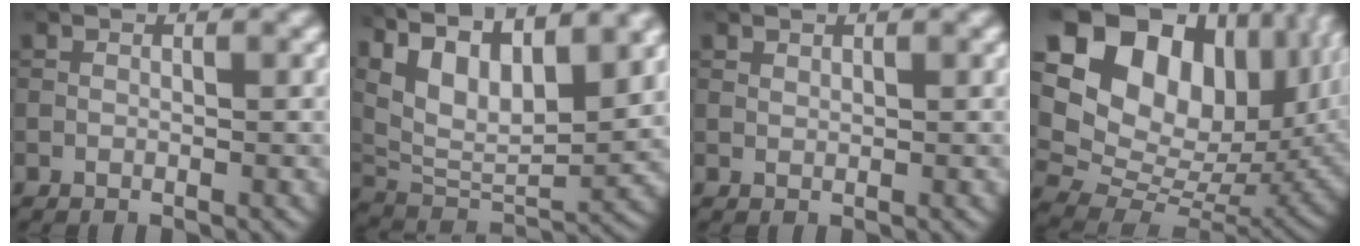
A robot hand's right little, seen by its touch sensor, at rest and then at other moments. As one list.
[{"total": 14.2, "force": [7.6, 6.2, 10.3], "torque": [-0.202, 0.035, 0.119]}, {"total": 0.6, "force": [0.5, 0.2, 0.1], "torque": [-0.003, -0.001, 0.012]}, {"total": 19.7, "force": [8.0, 13.0, 12.4], "torque": [-0.244, 0.050, 0.148]}]